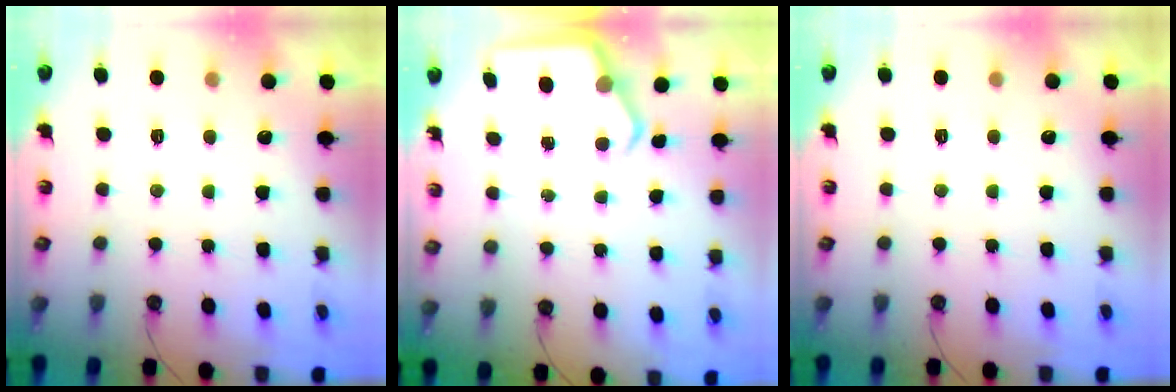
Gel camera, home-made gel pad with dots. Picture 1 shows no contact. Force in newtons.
{"total": 4.5, "press": 4.5, "slide": 0.3}
{"total": 0.0}